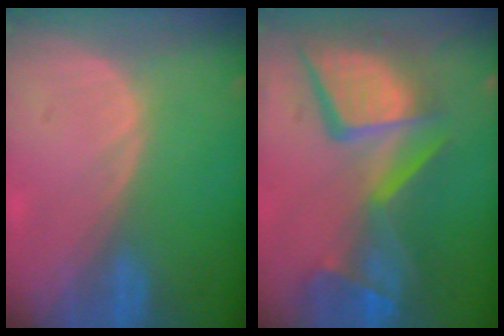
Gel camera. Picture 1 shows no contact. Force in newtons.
{"total": 13.8, "press": 11.3, "slide": 8.0}